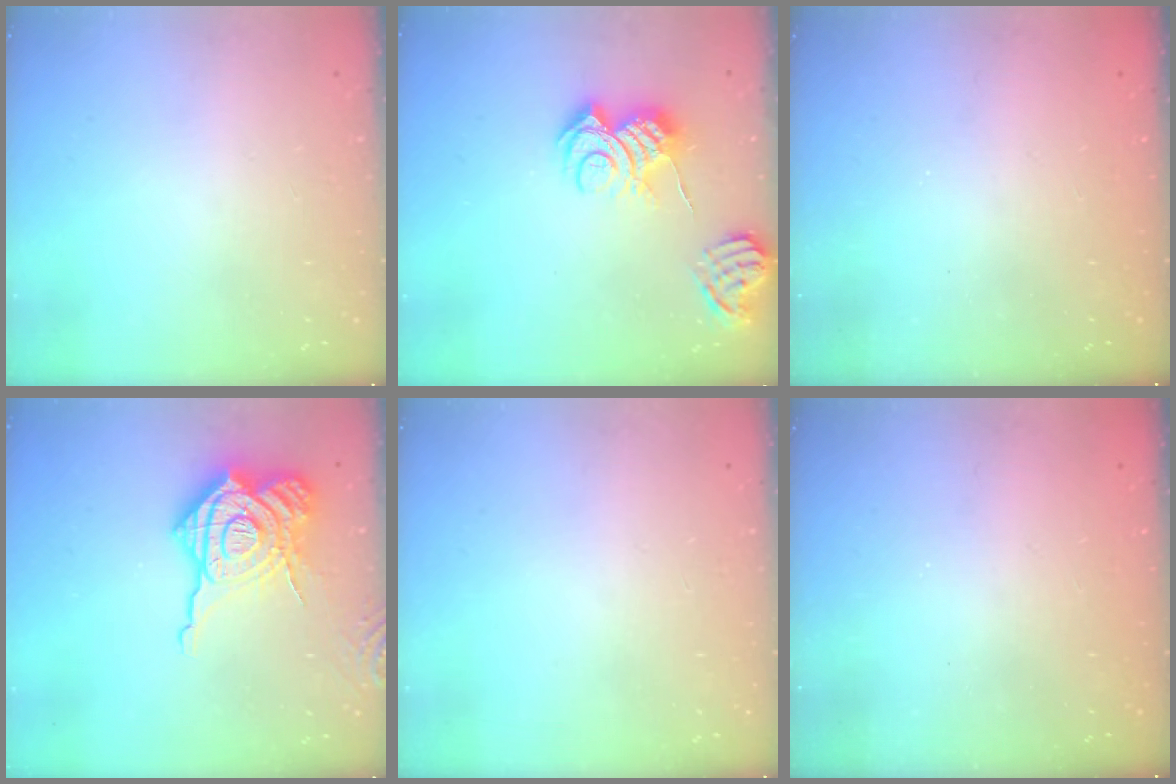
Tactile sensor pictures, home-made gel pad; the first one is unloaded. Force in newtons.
{"total": 9.6, "press": 9.5, "slide": 1.4}
{"total": 2.5, "press": 2.4, "slide": 0.8}
{"total": 22.1, "press": 22.0, "slide": 2.5}
{"total": 0.0}
{"total": 2.5, "press": 2.4, "slide": 0.8}